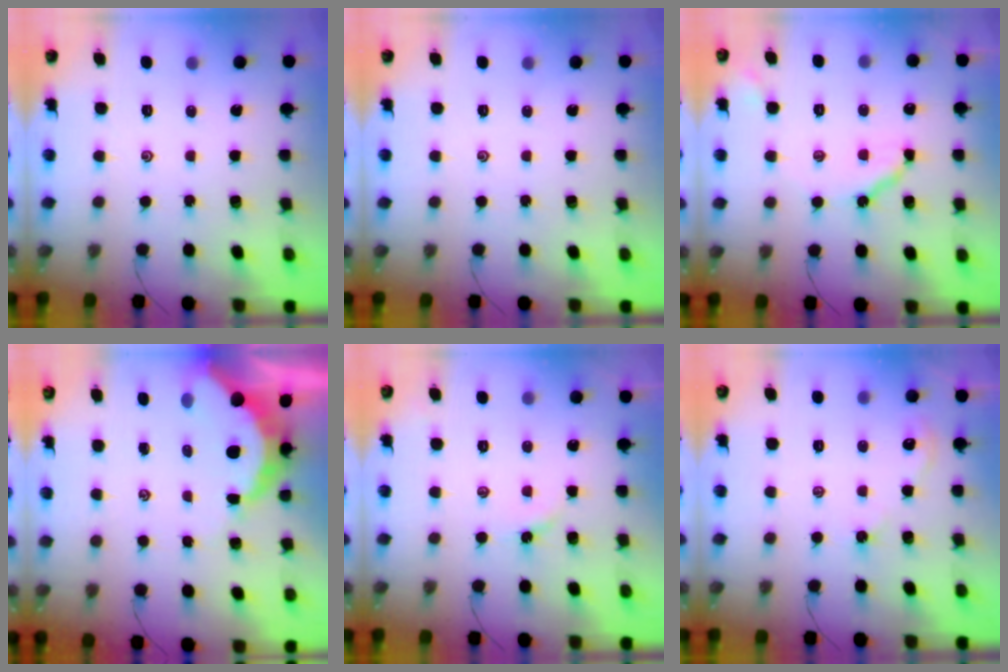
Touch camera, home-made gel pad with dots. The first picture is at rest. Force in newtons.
{"total": 0.0}
{"total": 8.1, "press": 8.1, "slide": 0.8}
{"total": 10.0, "press": 10.0, "slide": 1.2}
{"total": 1.9, "press": 1.9, "slide": 0.3}
{"total": 2.4, "press": 2.4, "slide": 0.4}